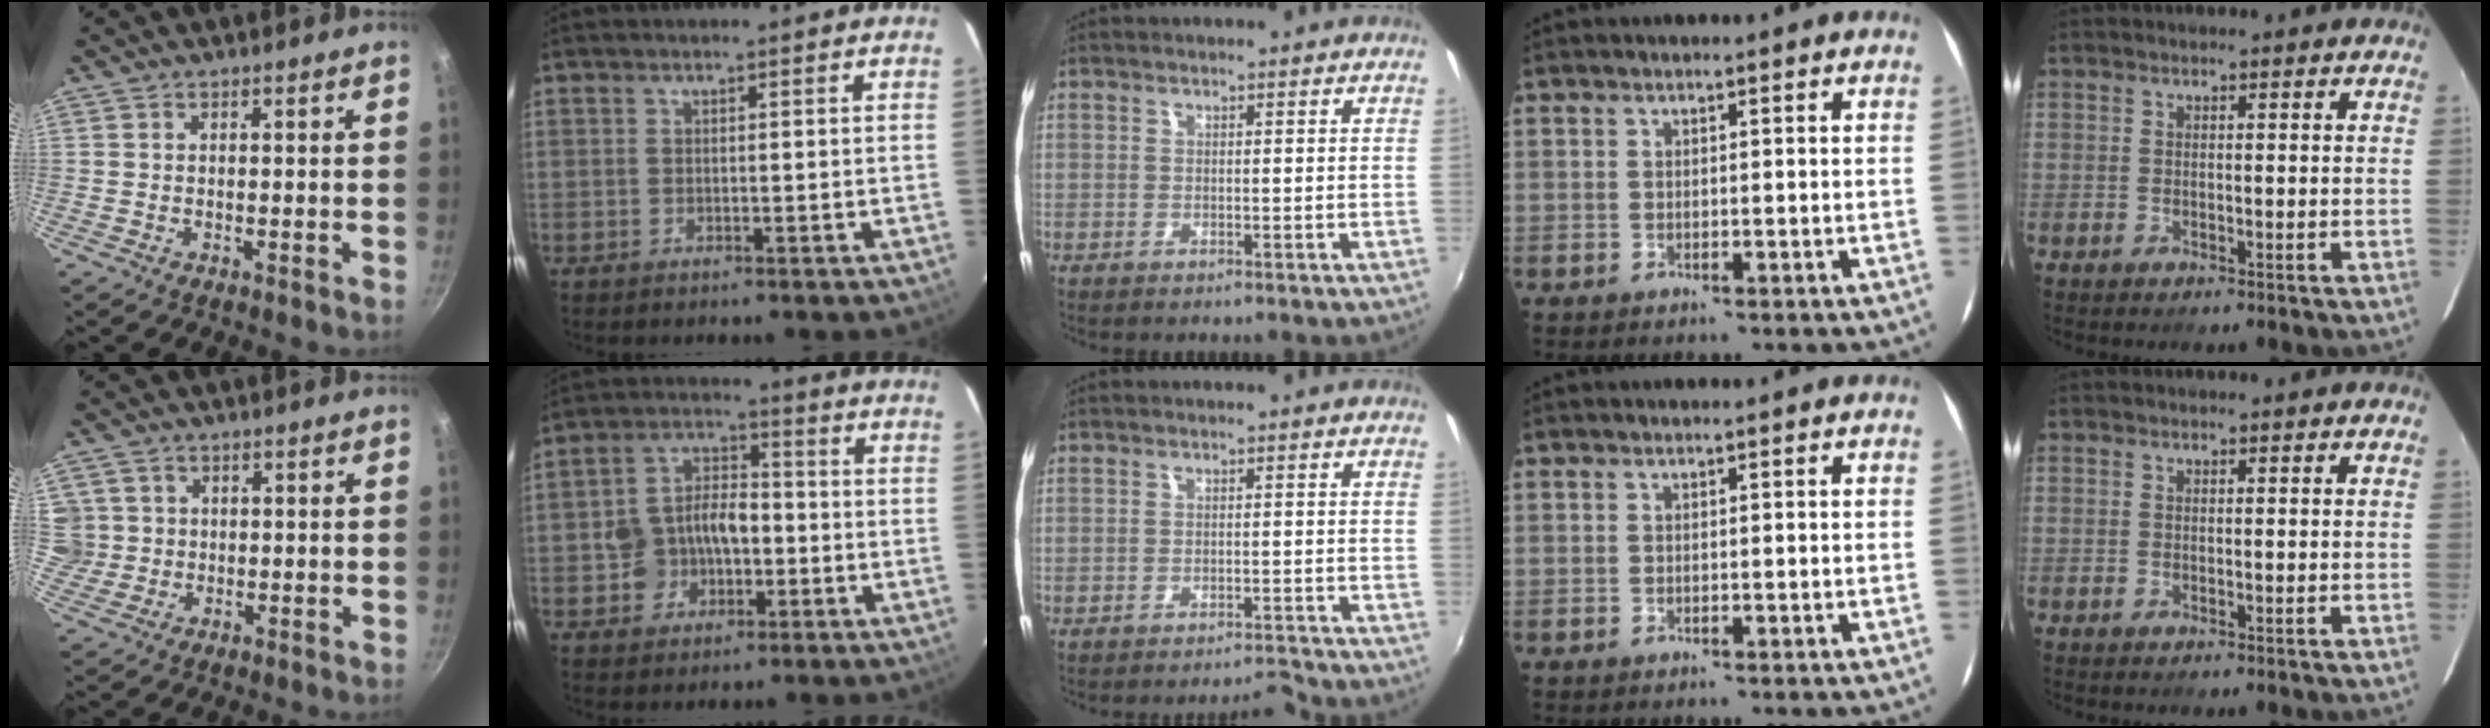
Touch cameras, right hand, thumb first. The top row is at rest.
{"thumb": {"total": 4.9, "force": [0.6, 4.8, 0.8], "torque": [0.011, 0.007, 0.013]}, "index": {"total": 8.6, "force": [-2.2, 6.9, 4.6], "torque": [-0.099, 0.027, -0.034]}, "middle": {"total": 2.7, "force": [-2.7, -0.1, 0.2], "torque": [-0.006, -0.002, -0.043]}}